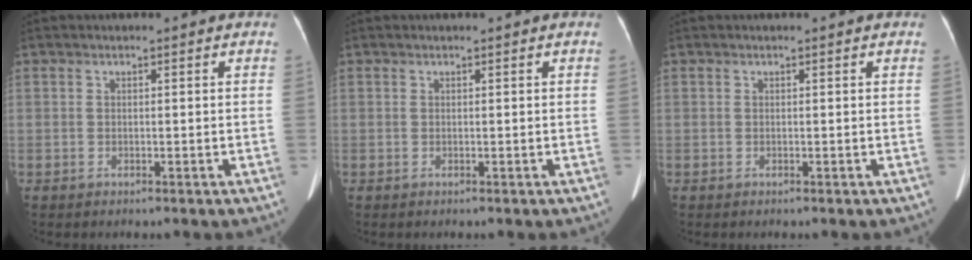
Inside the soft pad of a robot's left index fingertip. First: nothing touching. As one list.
[{"total": 0.0}, {"total": 0.0}]